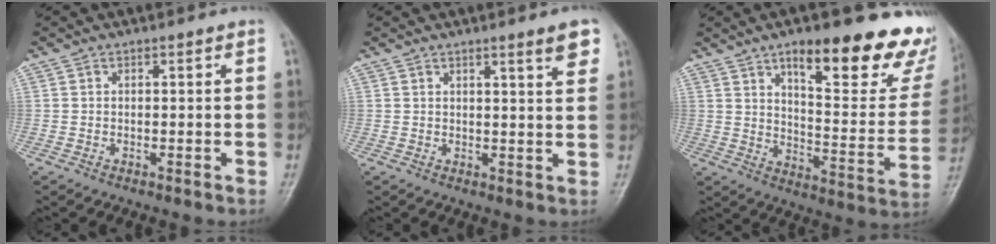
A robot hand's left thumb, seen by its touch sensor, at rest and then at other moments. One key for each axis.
{"total": 4.5, "fx": 2.8, "fy": 0.4, "fz": 3.4, "tx": -0.040, "ty": -0.018, "tz": 0.038}
{"total": 25.2, "fx": 15.7, "fy": 7.9, "fz": 18.1, "tx": -0.192, "ty": -0.077, "tz": 0.219}